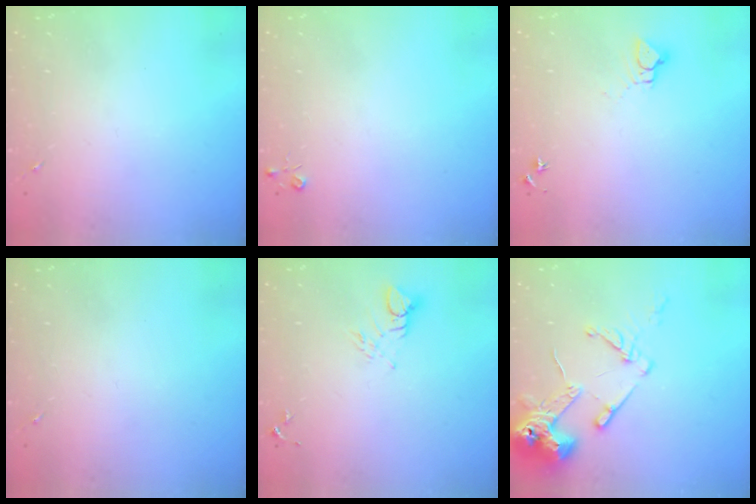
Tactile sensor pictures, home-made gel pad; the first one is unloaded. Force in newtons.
{"total": 3.0, "press": 3.0, "slide": 0.4}
{"total": 4.4, "press": 4.3, "slide": 0.4}
{"total": 0.0}
{"total": 4.6, "press": 4.6, "slide": 0.2}
{"total": 14.1, "press": 13.9, "slide": 2.0}